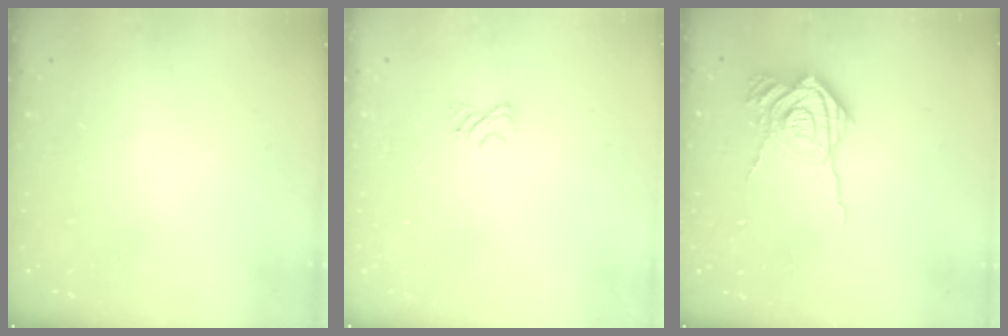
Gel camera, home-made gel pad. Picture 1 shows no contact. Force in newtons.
{"total": 3.5, "press": 3.3, "slide": 1.2}
{"total": 15.9, "press": 15.9, "slide": 1.5}